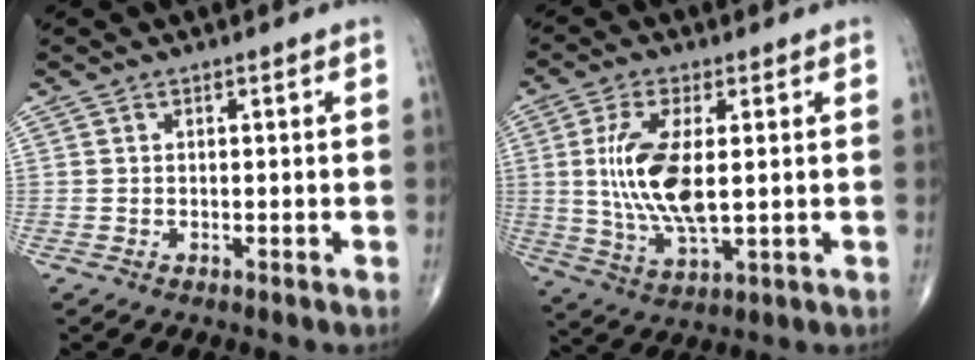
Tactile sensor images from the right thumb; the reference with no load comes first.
{"total": 12.6, "force": [1.0, 5.1, 11.5], "torque": [-0.242, -0.014, 0.026]}